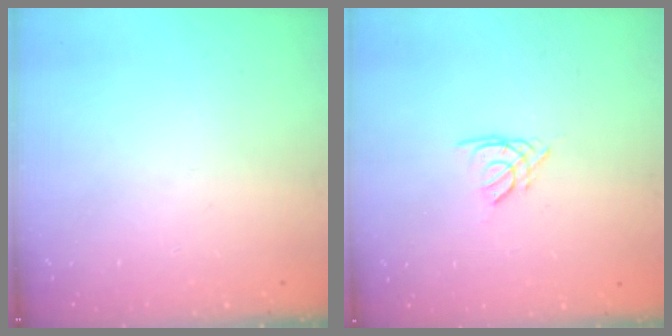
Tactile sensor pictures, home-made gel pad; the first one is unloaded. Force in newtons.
{"total": 1.9, "press": 1.8, "slide": 0.5}